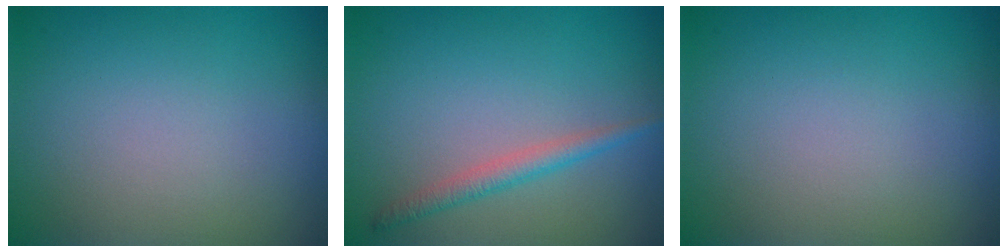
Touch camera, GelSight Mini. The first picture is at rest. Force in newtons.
{"total": 1.8, "press": 1.8, "slide": 0.1}
{"total": 0.0}